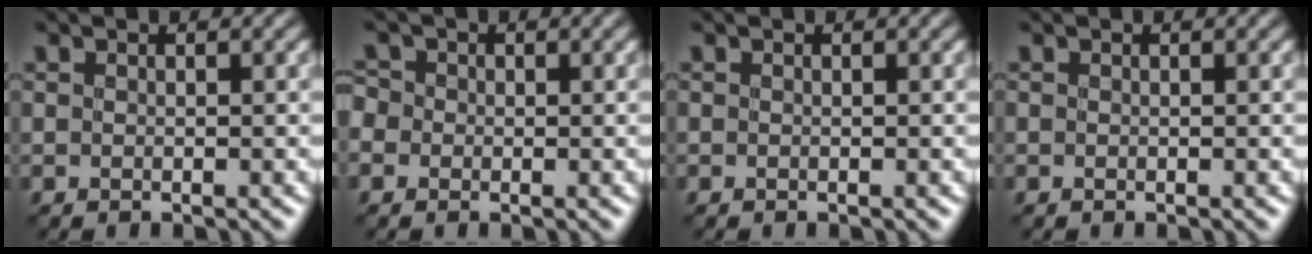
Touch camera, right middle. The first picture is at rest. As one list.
[{"total": 2.1, "force": [0.0, 1.9, 0.7], "torque": [-0.008, 0.016, -0.017]}, {"total": 0.0}, {"total": 0.0}]